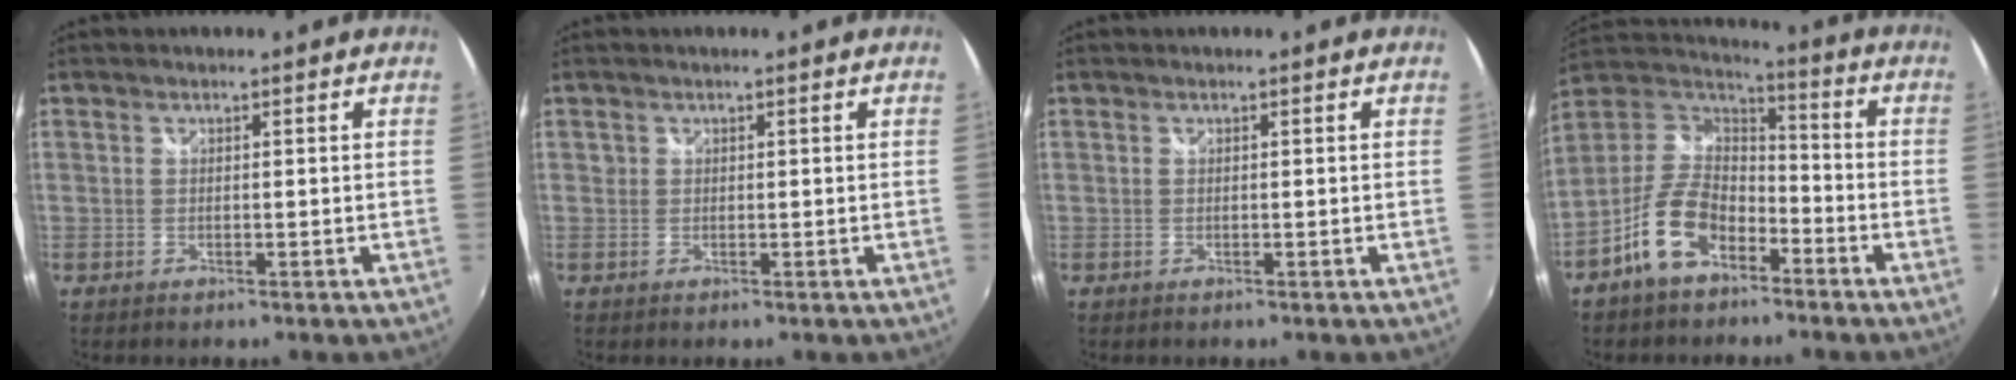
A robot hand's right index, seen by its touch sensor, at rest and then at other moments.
{"total": 0.6, "force": [0.1, 0.6, 0.1], "torque": [0.001, 0.003, 0.001]}
{"total": 0.0}
{"total": 13.0, "force": [-7.1, 7.3, 8.1], "torque": [-0.176, 0.012, -0.132]}